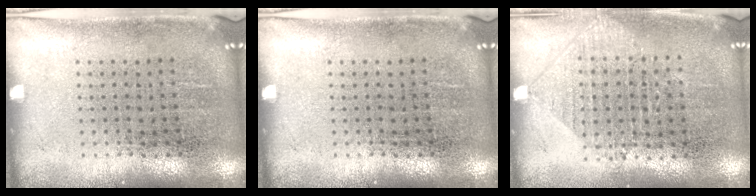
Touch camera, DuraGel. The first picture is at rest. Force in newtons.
{"total": 0.0}
{"total": 0.9, "press": 0.9, "slide": 0.2}